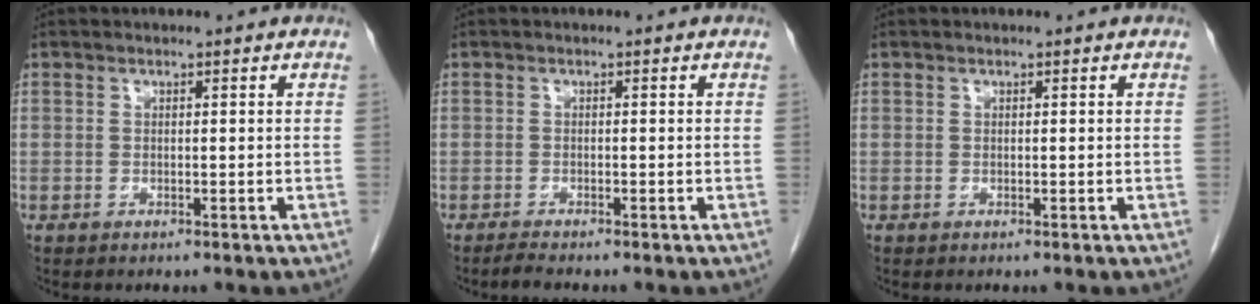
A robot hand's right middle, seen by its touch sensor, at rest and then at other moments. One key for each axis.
{"total": 1.3, "fx": -1.2, "fy": -0.2, "fz": 0.4, "tx": -0.018, "ty": -0.006, "tz": -0.024}
{"total": 0.0}